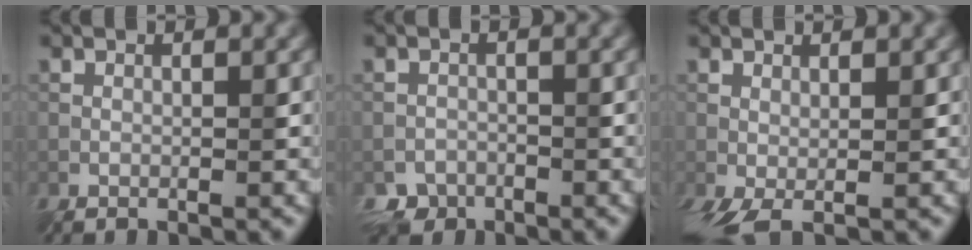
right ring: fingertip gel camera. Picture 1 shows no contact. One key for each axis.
{"total": 2.8, "fx": -2.3, "fy": 1.5, "fz": -0.6, "tx": 0.013, "ty": -0.002, "tz": -0.039}
{"total": 3.4, "fx": -0.7, "fy": 1.3, "fz": 3.1, "tx": -0.063, "ty": -0.007, "tz": -0.011}